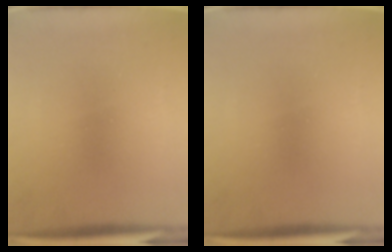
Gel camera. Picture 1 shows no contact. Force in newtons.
{"total": 0.0}